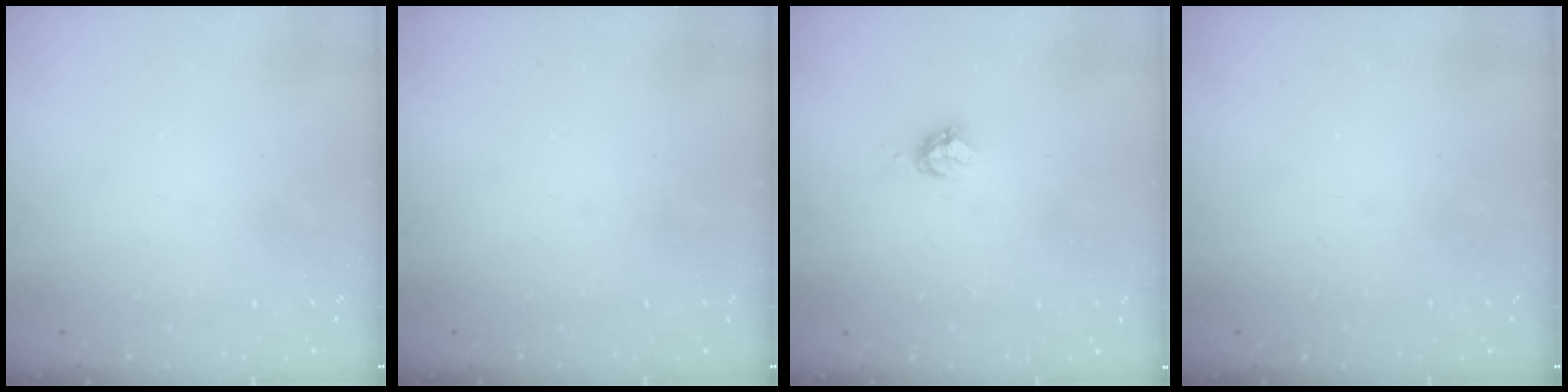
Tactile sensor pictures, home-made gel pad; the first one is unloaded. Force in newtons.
{"total": 0.0}
{"total": 3.9, "press": 3.9, "slide": 0.1}
{"total": 0.0}